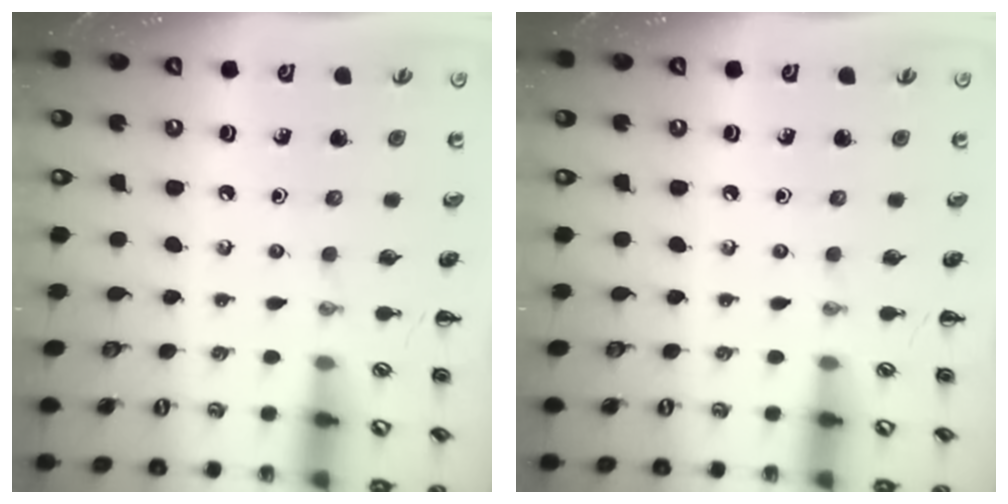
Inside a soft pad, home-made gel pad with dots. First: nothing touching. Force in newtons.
{"total": 0.0}